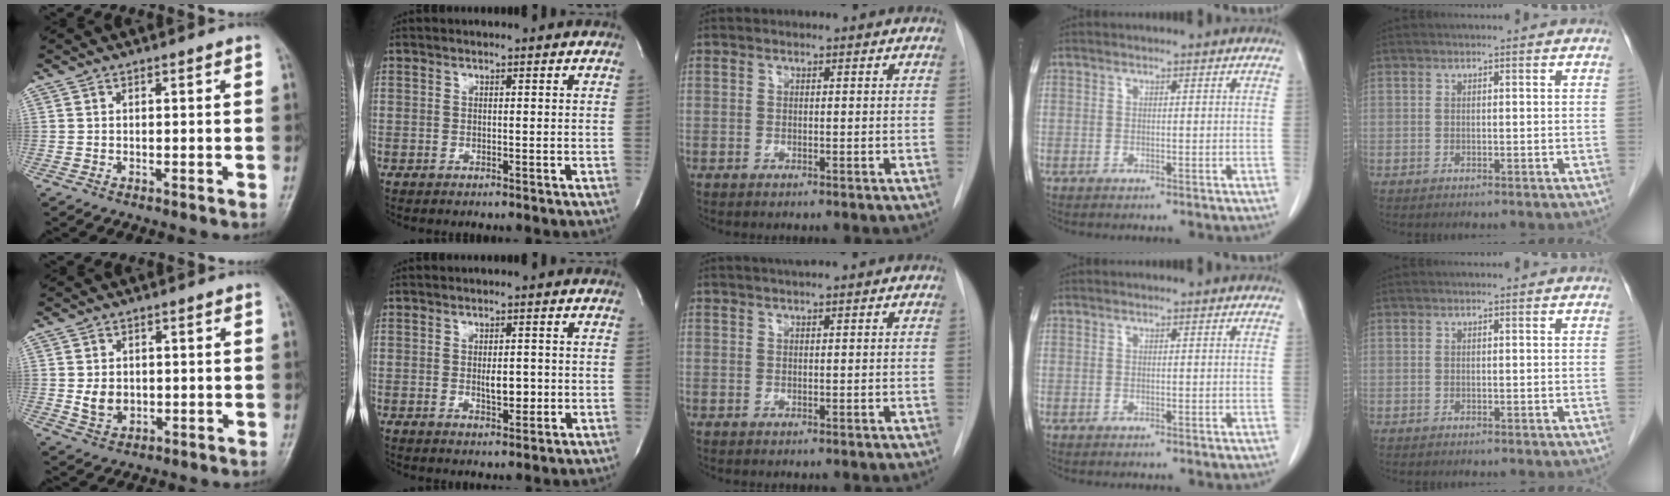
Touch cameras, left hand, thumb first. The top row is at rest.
{"thumb": {"total": 4.2, "force": [0.2, 3.3, 2.6], "torque": [-0.033, -0.006, 0.013]}, "index": {"total": 3.1, "force": [-0.3, 1.2, 2.8], "torque": [-0.046, -0.002, -0.001]}, "middle": {"total": 1.9, "force": [1.6, -0.2, 1.1], "torque": [-0.014, 0.015, 0.028]}}